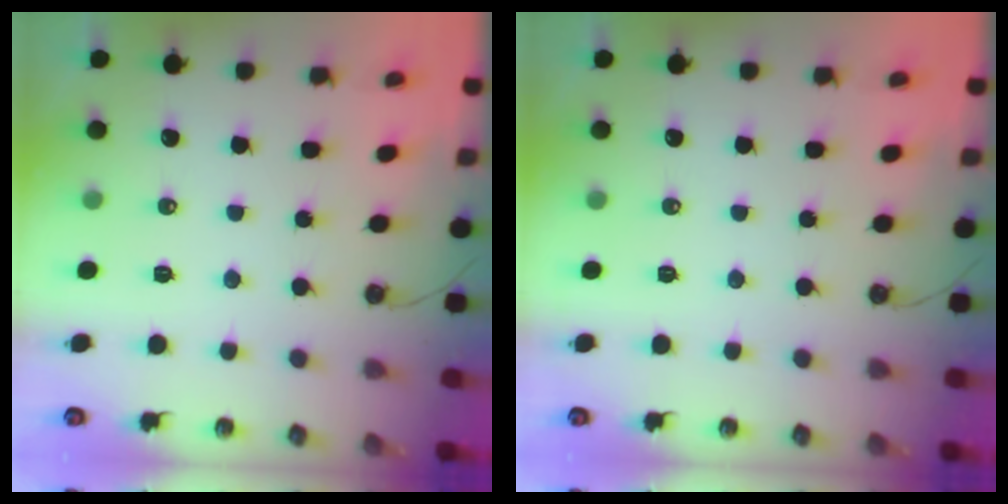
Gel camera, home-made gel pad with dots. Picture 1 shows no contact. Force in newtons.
{"total": 0.0}